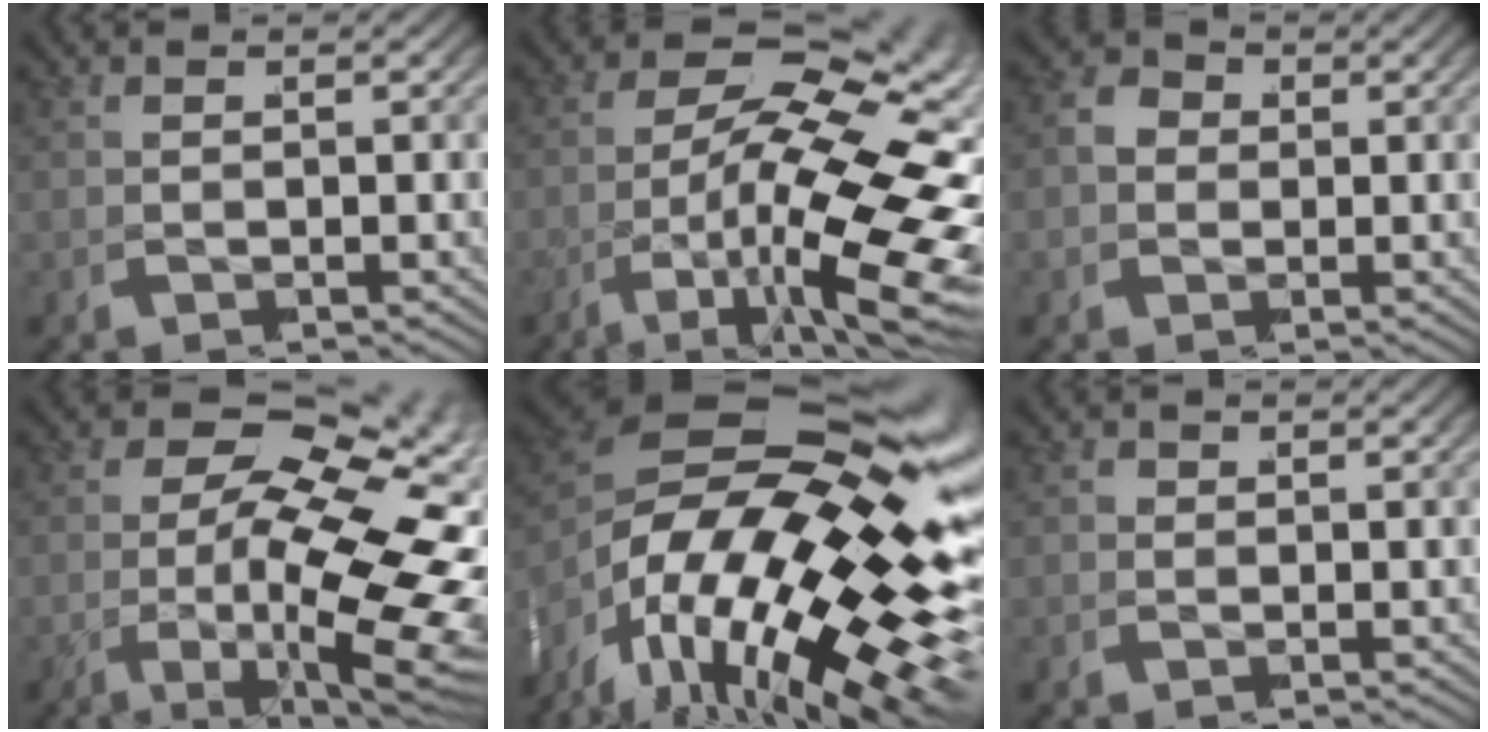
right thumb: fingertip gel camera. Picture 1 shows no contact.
{"total": 14.4, "force": [-3.0, 7.9, 11.7], "torque": [-0.188, -0.044, -0.029]}
{"total": 2.0, "force": [-0.4, 1.9, -0.2], "torque": [-0.009, -0.009, -0.009]}
{"total": 15.1, "force": [-1.6, 8.8, 12.1], "torque": [-0.192, -0.037, -0.016]}
{"total": 23.8, "force": [-2.6, 14.6, 18.6], "torque": [-0.339, -0.059, -0.017]}
{"total": 0.9, "force": [-0.3, 0.7, -0.5], "torque": [-0.001, -0.006, -0.005]}